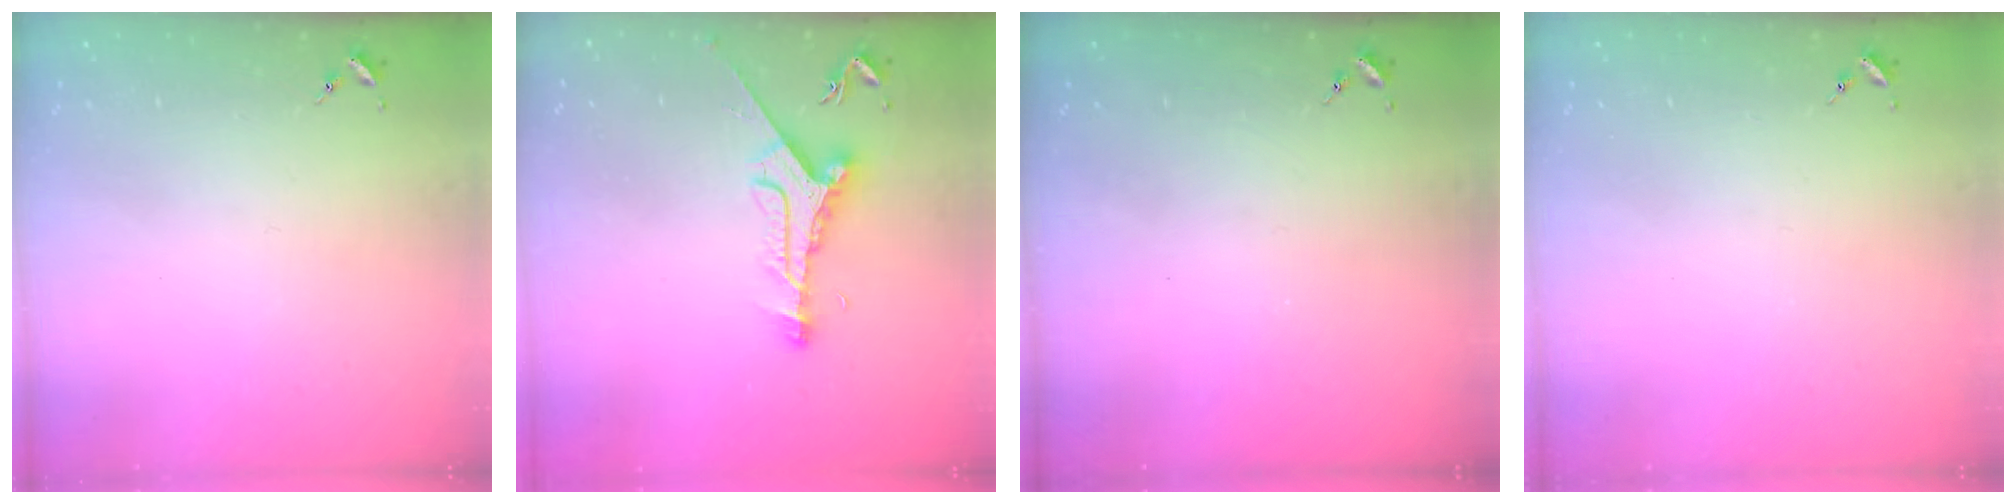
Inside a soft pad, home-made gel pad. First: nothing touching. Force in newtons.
{"total": 9.8, "press": 9.8, "slide": 0.4}
{"total": 0.0}
{"total": 0.0}